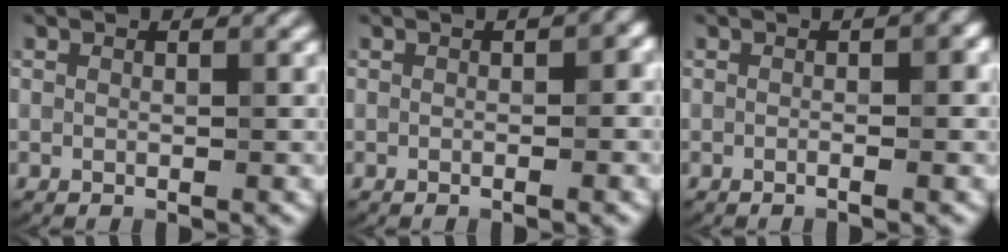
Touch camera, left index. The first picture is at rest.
{"total": 2.3, "force": [-0.3, 0.4, 2.2], "torque": [-0.024, 0.003, -0.002]}
{"total": 2.3, "force": [-0.2, 0.5, 2.2], "torque": [-0.026, -0.005, -0.010]}